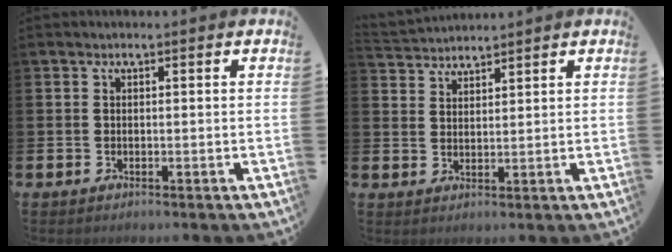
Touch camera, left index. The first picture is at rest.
{"total": 2.9, "force": [2.8, 0.3, -0.4], "torque": [0.003, -0.014, 0.052]}